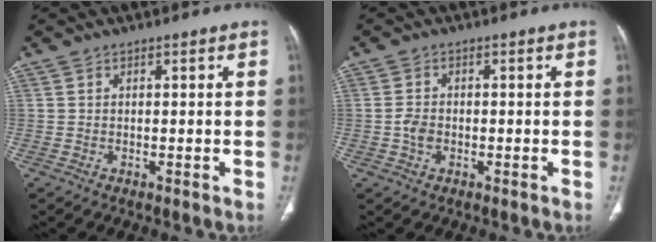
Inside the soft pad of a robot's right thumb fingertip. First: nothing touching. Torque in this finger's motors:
{"motor_torque": [0.63, 0.55, 0.11, -0.28, 0.03]}